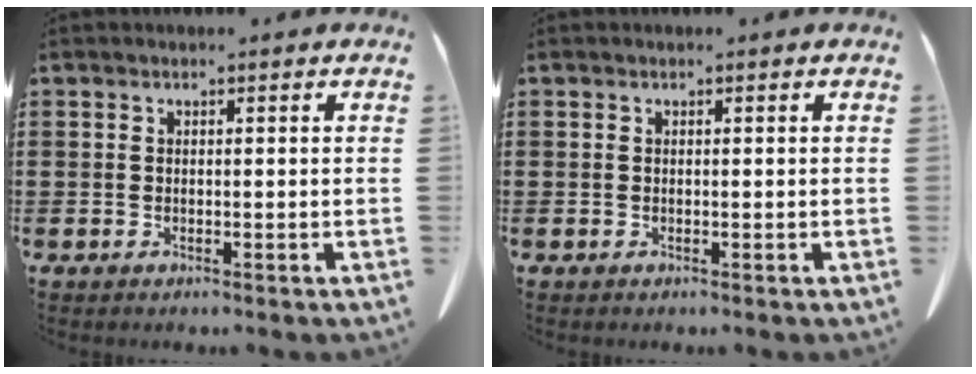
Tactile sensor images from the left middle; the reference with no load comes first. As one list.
[{"total": 0.0}]